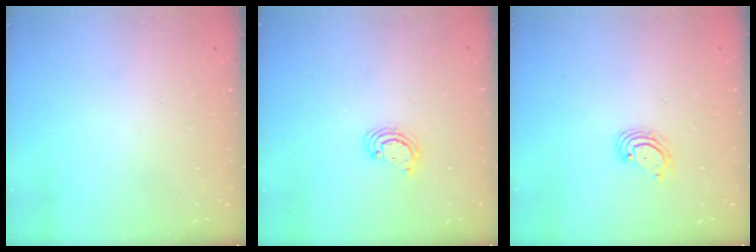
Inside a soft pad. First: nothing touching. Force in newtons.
{"total": 3.2, "press": 3.1, "slide": 0.3}
{"total": 2.9, "press": 2.9, "slide": 0.1}